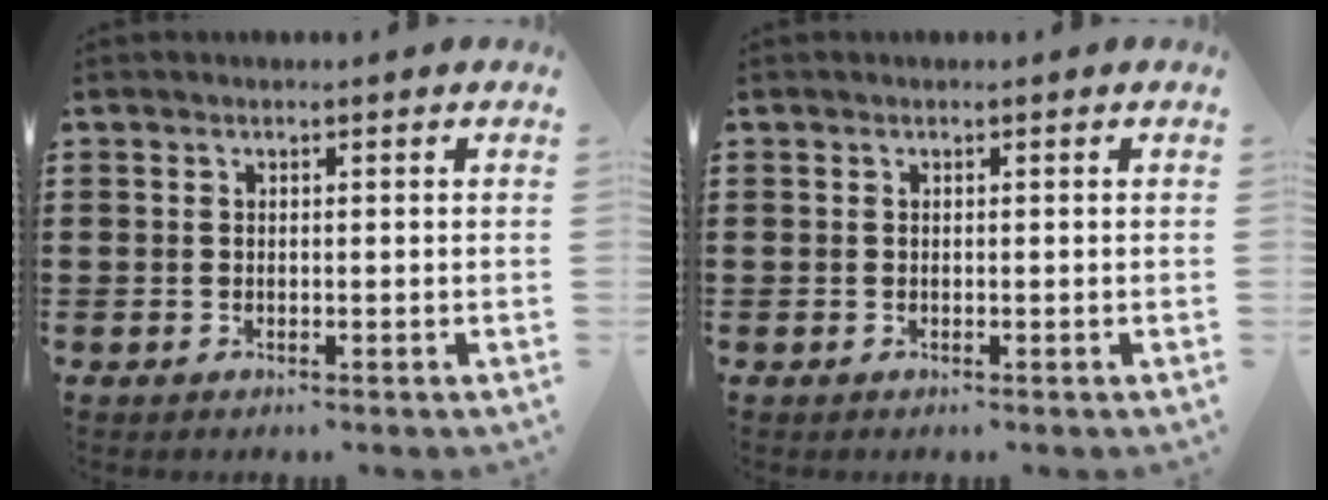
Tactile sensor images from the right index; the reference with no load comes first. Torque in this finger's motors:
{"motor_torque": [0.23, 0.92, 0.00, 0.00]}